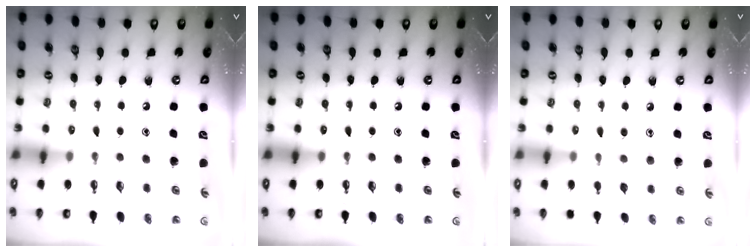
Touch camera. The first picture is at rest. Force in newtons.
{"total": 0.0}
{"total": 6.1, "press": 6.1, "slide": 0.5}